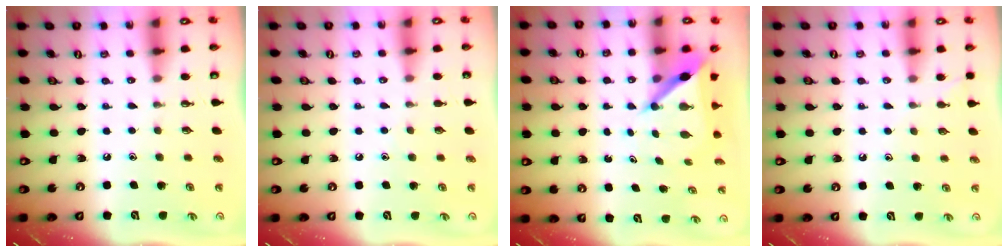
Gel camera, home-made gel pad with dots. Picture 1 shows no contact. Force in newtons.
{"total": 3.0, "press": 2.9, "slide": 0.4}
{"total": 5.6, "press": 5.6, "slide": 0.4}
{"total": 4.6, "press": 4.6, "slide": 0.5}